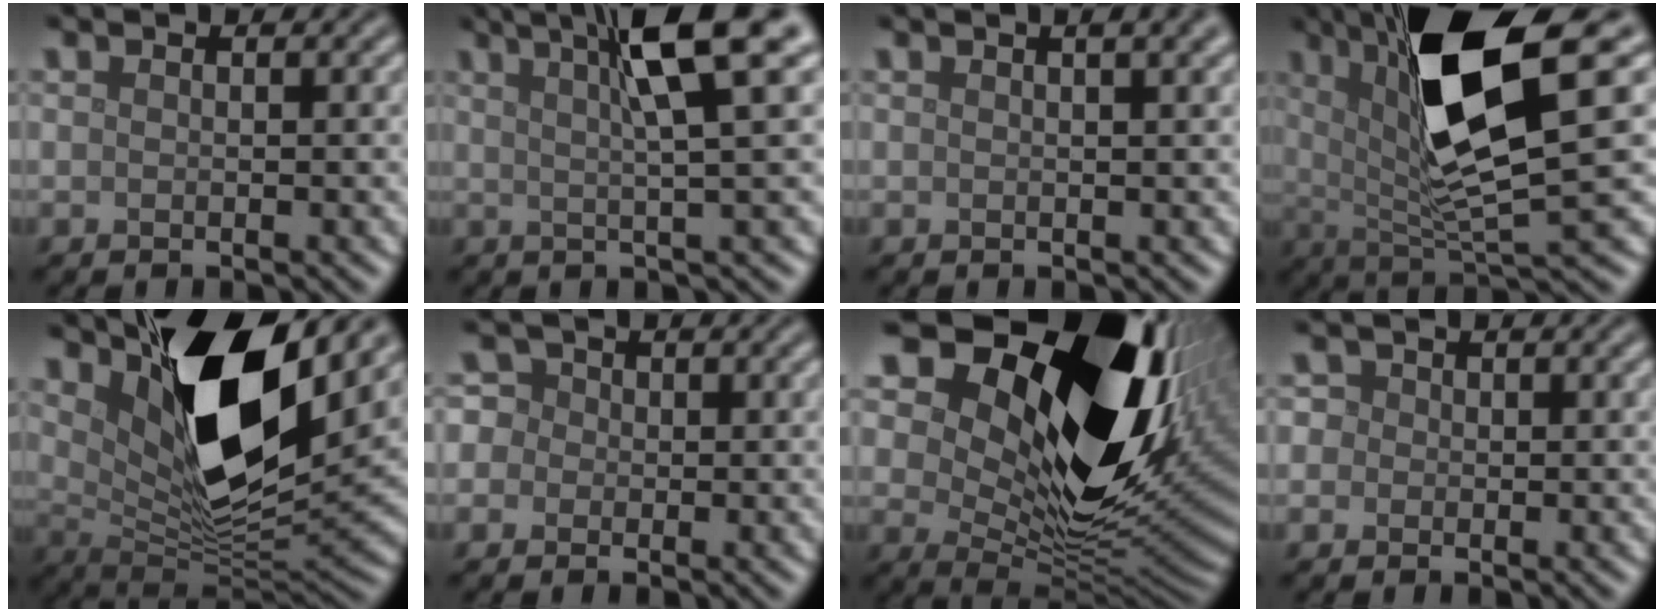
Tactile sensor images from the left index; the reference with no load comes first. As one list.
[{"total": 8.0, "force": [3.4, 1.1, 7.1], "torque": [-0.086, 0.024, 0.048]}, {"total": 3.9, "force": [1.9, 1.6, 3.1], "torque": [-0.012, 0.013, 0.000]}, {"total": 11.3, "force": [3.8, 2.6, 10.3], "torque": [-0.166, -0.003, 0.069]}, {"total": 11.9, "force": [5.6, 4.8, 9.4], "torque": [-0.166, -0.016, 0.116]}, {"total": 4.0, "force": [0.6, 3.7, 1.4], "torque": [-0.007, 0.041, -0.024]}, {"total": 19.3, "force": [7.9, 11.2, 13.7], "torque": [-0.221, 0.017, 0.145]}, {"total": 2.7, "force": [0.9, 2.3, 1.0], "torque": [0.006, 0.018, -0.017]}]